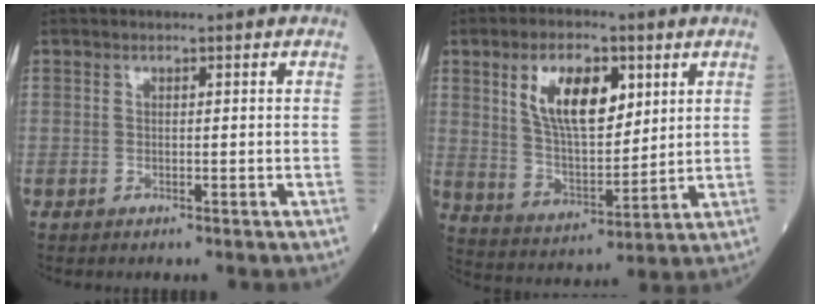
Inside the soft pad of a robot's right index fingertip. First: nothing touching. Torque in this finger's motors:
{"motor_torque": [1.19, 0.94, 0.52, 0.13]}